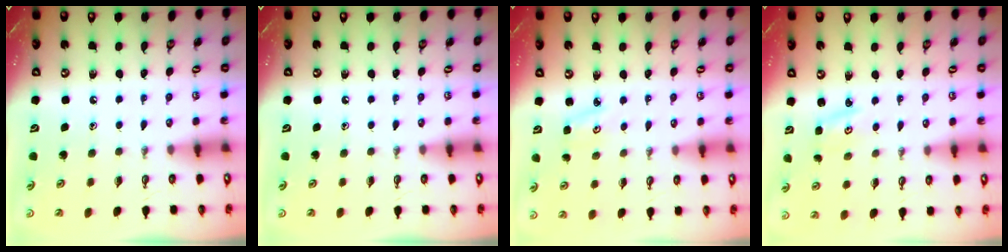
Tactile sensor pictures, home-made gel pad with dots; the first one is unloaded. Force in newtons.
{"total": 0.0}
{"total": 3.0, "press": 3.0, "slide": 0.4}
{"total": 2.0, "press": 2.0, "slide": 0.3}